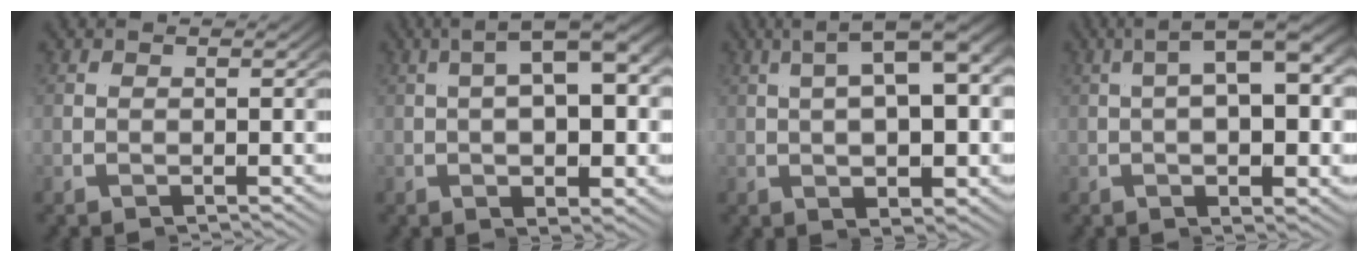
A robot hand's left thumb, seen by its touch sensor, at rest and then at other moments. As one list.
[{"total": 5.8, "force": [0.7, 1.3, 5.6], "torque": [-0.067, 0.040, -0.006]}, {"total": 6.2, "force": [0.7, 1.3, 6.0], "torque": [-0.065, 0.044, -0.007]}, {"total": 5.8, "force": [0.9, 1.4, 5.6], "torque": [-0.070, 0.037, -0.006]}]